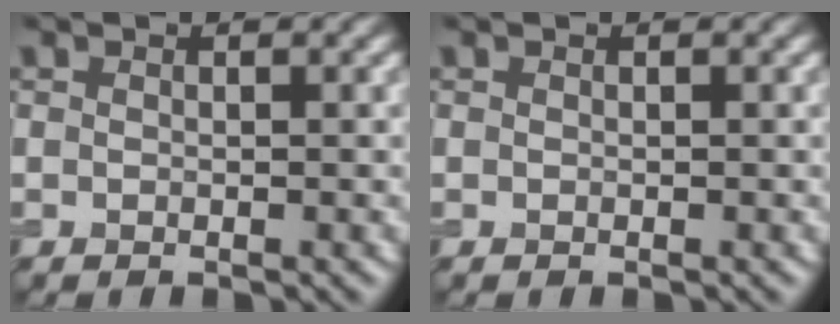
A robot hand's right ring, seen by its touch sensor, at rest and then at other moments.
{"total": 0.0}